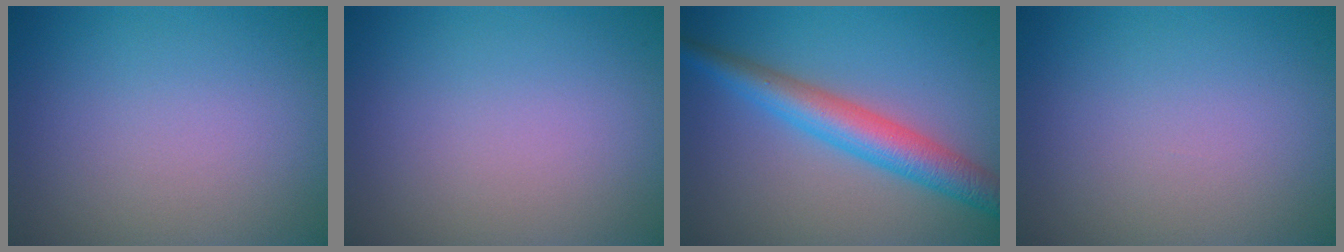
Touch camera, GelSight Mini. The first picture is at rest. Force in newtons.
{"total": 0.0}
{"total": 5.3, "press": 5.3, "slide": 0.1}
{"total": 0.0}